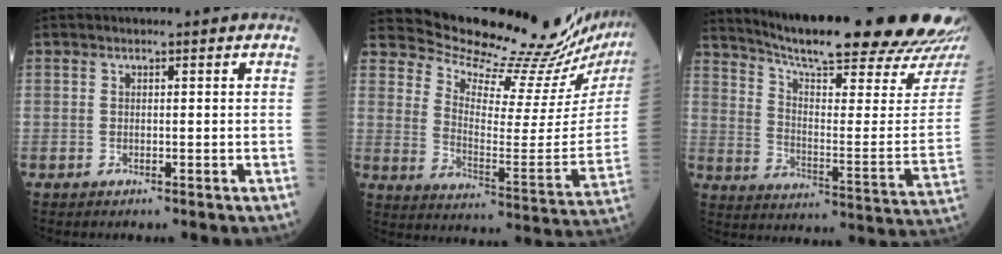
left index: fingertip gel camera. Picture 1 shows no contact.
{"total": 22.5, "force": [21.6, 0.5, 6.3], "torque": [-0.117, -0.118, 0.285]}
{"total": 27.4, "force": [24.0, 0.8, 13.2], "torque": [-0.213, -0.089, 0.318]}